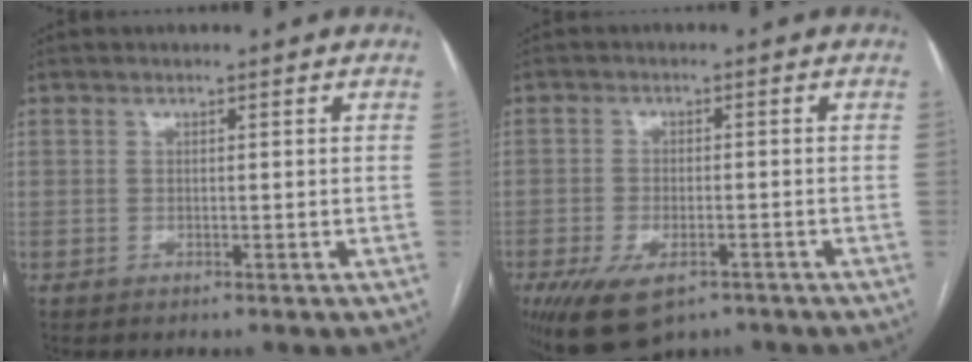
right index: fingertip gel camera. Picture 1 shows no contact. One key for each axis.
{"total": 9.0, "fx": -5.6, "fy": 4.2, "fz": 5.7, "tx": -0.102, "ty": -0.010, "tz": -0.086}